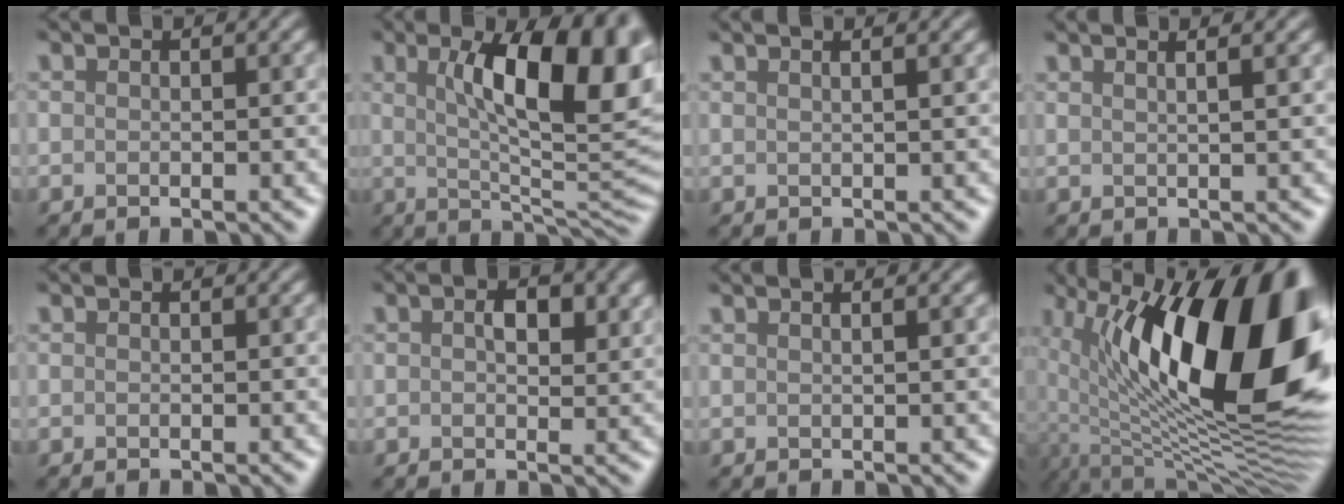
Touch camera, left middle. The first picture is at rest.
{"total": 10.1, "force": [2.4, 1.9, 9.7], "torque": [-0.149, 0.003, 0.058]}
{"total": 1.2, "force": [1.0, 0.4, 0.6], "torque": [-0.005, 0.017, -0.006]}
{"total": 1.8, "force": [1.4, 0.4, 1.1], "torque": [-0.017, 0.025, -0.002]}
{"total": 0.0}
{"total": 0.7, "force": [0.4, -0.6, 0.2], "torque": [-0.039, -0.001, 0.024]}
{"total": 0.9, "force": [0.8, 0.3, 0.4], "torque": [-0.003, 0.012, -0.006]}
{"total": 16.5, "force": [3.1, 7.5, 14.4], "torque": [-0.265, 0.006, 0.059]}